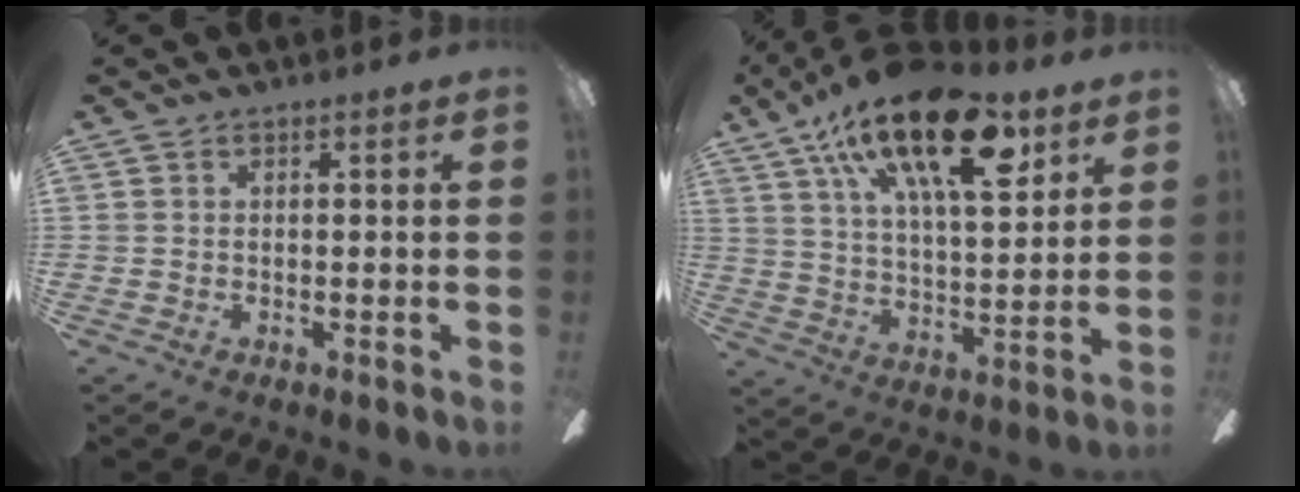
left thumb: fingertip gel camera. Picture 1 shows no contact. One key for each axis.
{"total": 24.0, "fx": 13.1, "fy": 9.8, "fz": 17.6, "tx": -0.278, "ty": -0.053, "tz": 0.214}